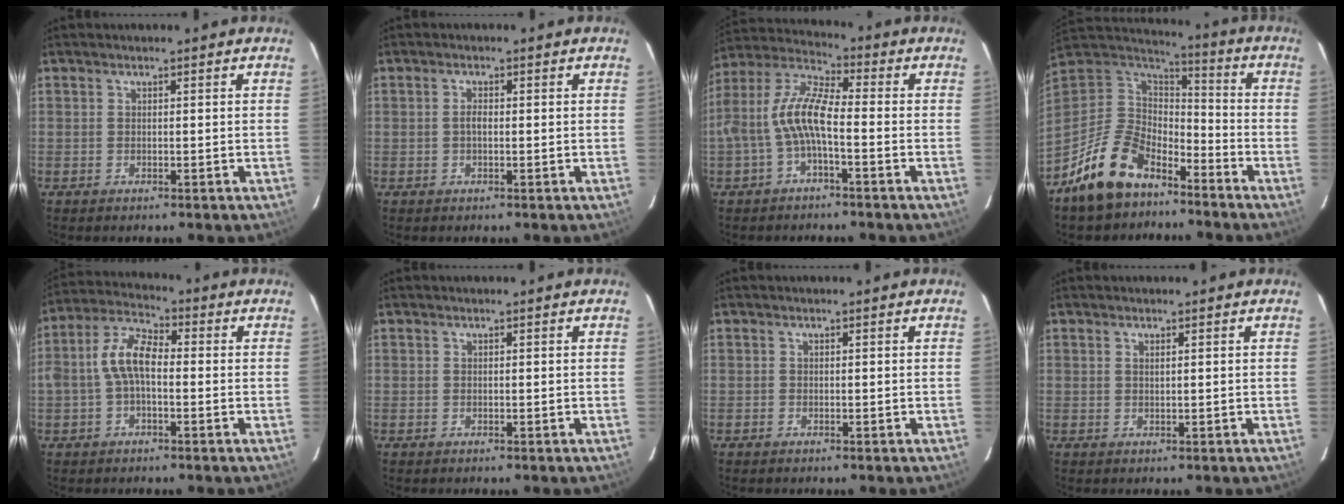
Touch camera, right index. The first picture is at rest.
{"total": 1.3, "force": [-0.1, 0.6, 1.2], "torque": [-0.024, 0.004, -0.004]}
{"total": 10.1, "force": [-2.3, 3.1, 9.4], "torque": [-0.205, 0.015, -0.043]}
{"total": 16.9, "force": [-11.2, 9.4, 8.5], "torque": [-0.199, 0.012, -0.190]}
{"total": 7.6, "force": [-1.0, 3.9, 6.5], "torque": [-0.138, 0.023, -0.021]}
{"total": 0.0}
{"total": 0.0}
{"total": 0.6, "force": [0.4, 0.1, 0.4], "torque": [-0.009, 0.002, 0.007]}